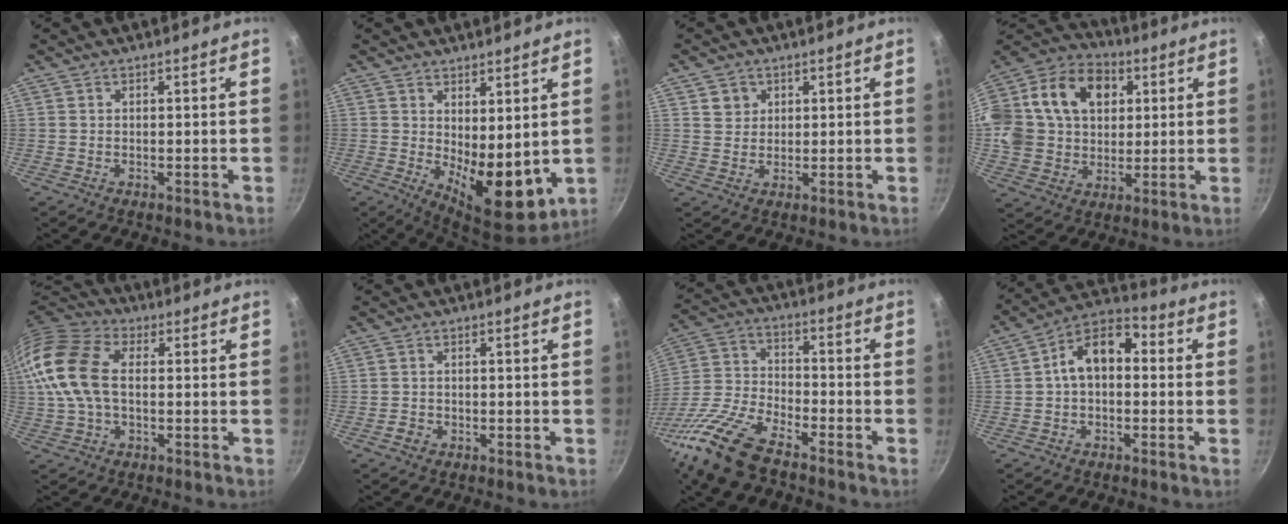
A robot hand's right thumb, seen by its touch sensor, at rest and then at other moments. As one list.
[{"total": 10.9, "force": [1.1, 5.0, 9.6], "torque": [-0.115, -0.033, 0.029]}, {"total": 3.4, "force": [1.4, 3.0, 0.7], "torque": [0.009, 0.004, 0.024]}, {"total": 25.3, "force": [6.1, 19.4, 15.1], "torque": [-0.294, 0.033, 0.102]}, {"total": 16.9, "force": [0.9, 10.6, 13.1], "torque": [-0.268, 0.034, 0.001]}, {"total": 1.9, "force": [-1.0, 1.5, 0.7], "torque": [-0.009, 0.013, -0.014]}, {"total": 16.9, "force": [-11.7, 6.5, 10.3], "torque": [-0.212, 0.050, -0.247]}, {"total": 10.4, "force": [0.3, 6.8, 7.8], "torque": [-0.102, 0.041, -0.013]}]